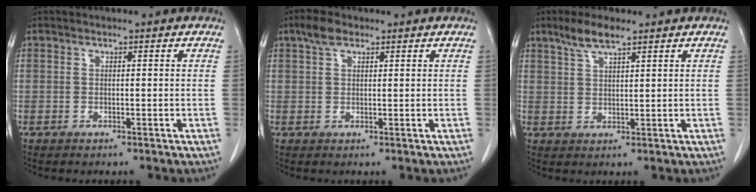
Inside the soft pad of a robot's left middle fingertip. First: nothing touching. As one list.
[{"total": 2.7, "force": [1.8, 1.3, 1.6], "torque": [-0.037, 0.010, 0.034]}, {"total": 4.4, "force": [3.2, 0.7, 2.9], "torque": [-0.063, 0.004, 0.065]}]